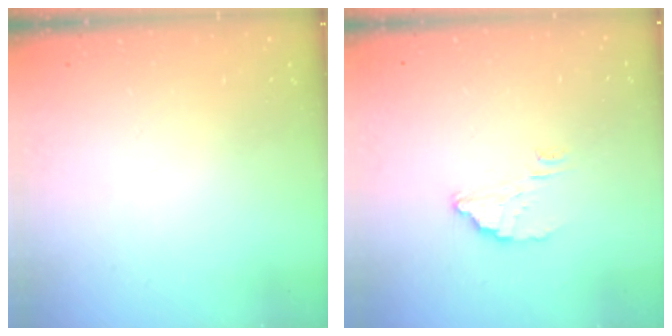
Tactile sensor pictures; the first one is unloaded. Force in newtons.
{"total": 3.0, "press": 3.0, "slide": 0.3}